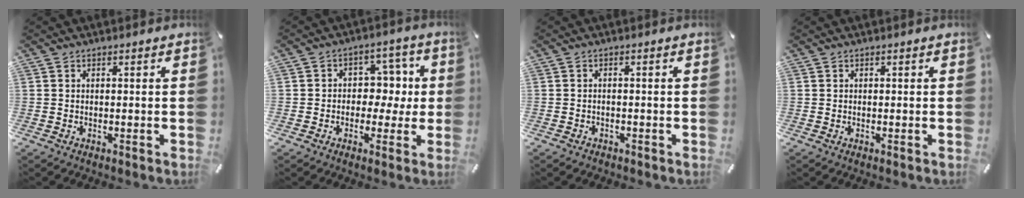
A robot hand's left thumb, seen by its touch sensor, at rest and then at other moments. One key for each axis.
{"total": 7.3, "fx": -0.5, "fy": 6.6, "fz": 3.1, "tx": -0.033, "ty": 0.006, "tz": -0.013}
{"total": 1.0, "fx": -0.9, "fy": 0.6, "fz": 0.0, "tx": -0.002, "ty": 0.003, "tz": -0.019}
{"total": 0.0}